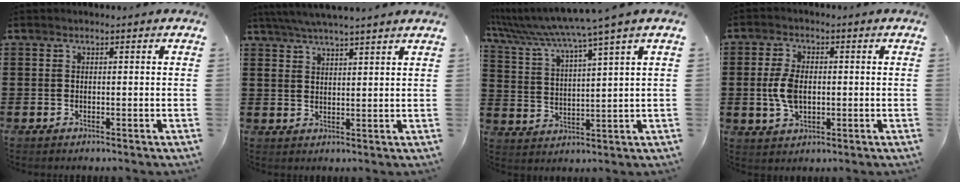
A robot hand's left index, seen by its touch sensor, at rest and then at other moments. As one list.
[{"total": 4.4, "force": [4.0, -0.2, 1.8], "torque": [-0.046, -0.009, 0.072]}, {"total": 5.6, "force": [4.6, -1.4, 2.9], "torque": [-0.079, -0.043, 0.071]}, {"total": 5.7, "force": [0.0, 3.2, 4.7], "torque": [-0.120, -0.001, -0.008]}]